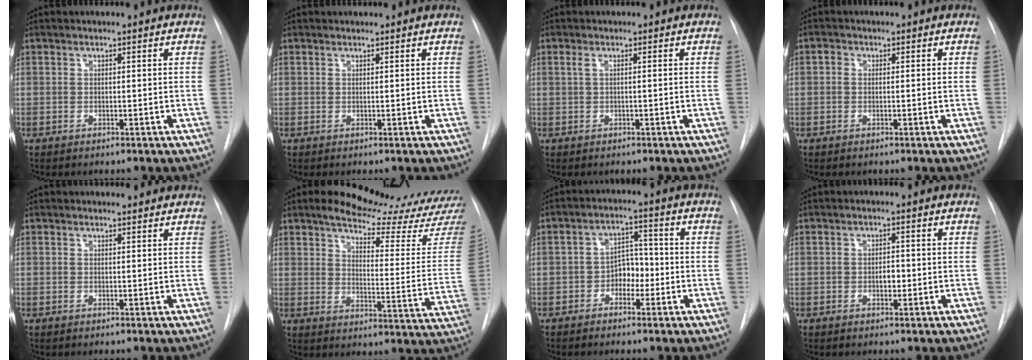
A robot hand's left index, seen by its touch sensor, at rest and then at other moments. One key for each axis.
{"total": 0.8, "fx": 0.8, "fy": 0.1, "fz": -0.2, "tx": 0.001, "ty": 0.006, "tz": 0.016}
{"total": 0.9, "fx": 0.1, "fy": 0.0, "fz": 0.9, "tx": -0.026, "ty": 0.008, "tz": 0.004}
{"total": 0.7, "fx": -0.1, "fy": 0.5, "fz": 0.5, "tx": -0.006, "ty": 0.003, "tz": -0.008}
{"total": 2.4, "fx": 2.4, "fy": 0.5, "fz": 0.1, "tx": -0.007, "ty": 0.005, "tz": 0.028}
{"total": 20.4, "fx": 18.9, "fy": 0.4, "fz": 7.7, "tx": -0.109, "ty": -0.103, "tz": 0.233}
{"total": 4.4, "fx": -1.6, "fy": 2.9, "fz": 2.9, "tx": -0.042, "ty": 0.015, "tz": -0.028}
{"total": 1.4, "fx": -0.2, "fy": 0.9, "fz": 1.1, "tx": -0.016, "ty": 0.001, "tz": -0.001}